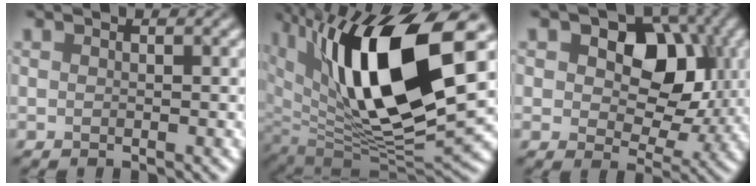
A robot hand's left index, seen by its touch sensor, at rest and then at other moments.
{"total": 14.7, "force": [4.4, 5.8, 12.8], "torque": [-0.203, -0.010, 0.076]}
{"total": 8.7, "force": [1.7, 6.1, 6.0], "torque": [-0.089, -0.004, 0.020]}